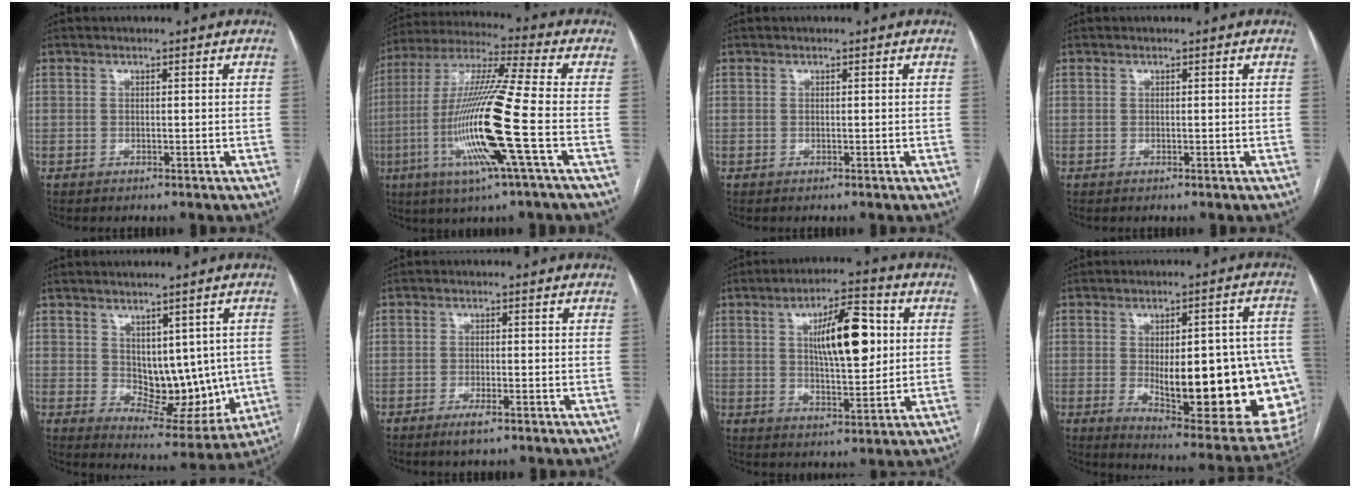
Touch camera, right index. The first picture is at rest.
{"total": 18.2, "force": [-4.8, -0.6, 17.5], "torque": [-0.360, -0.015, -0.102]}
{"total": 0.0}
{"total": 0.0}
{"total": 10.4, "force": [0.7, 6.4, 8.2], "torque": [-0.092, 0.000, 0.034]}
{"total": 2.6, "force": [-1.7, 0.4, 1.9], "torque": [-0.037, -0.003, -0.030]}
{"total": 12.0, "force": [2.7, 3.4, 11.2], "torque": [-0.182, 0.012, 0.044]}
{"total": 24.0, "force": [-3.4, 7.3, 22.6], "torque": [-0.223, 0.005, -0.016]}